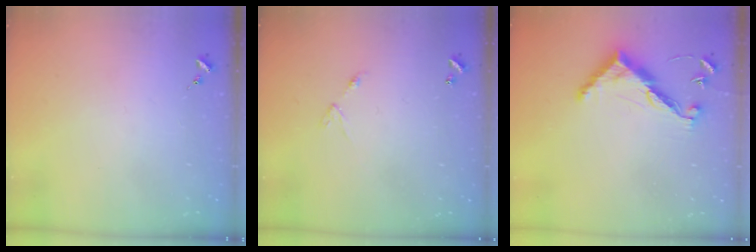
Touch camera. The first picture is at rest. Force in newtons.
{"total": 5.9, "press": 5.9, "slide": 0.4}
{"total": 10.6, "press": 10.6, "slide": 0.4}